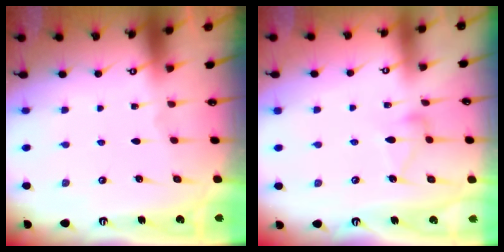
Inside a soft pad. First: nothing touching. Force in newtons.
{"total": 7.6, "press": 7.6, "slide": 0.2}